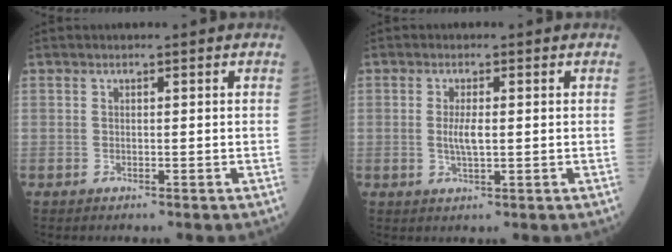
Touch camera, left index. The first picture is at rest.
{"total": 2.8, "force": [0.0, 0.6, 2.7], "torque": [-0.058, -0.003, 0.002]}